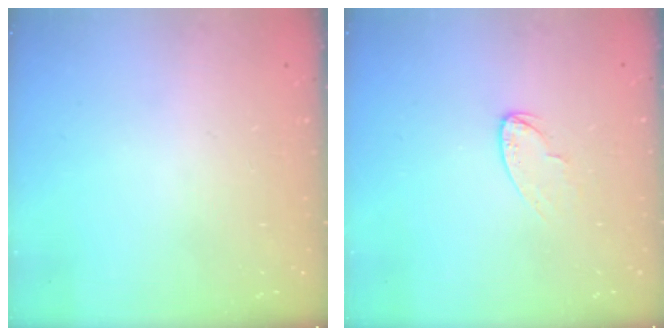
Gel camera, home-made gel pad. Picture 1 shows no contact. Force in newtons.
{"total": 5.1, "press": 5.1, "slide": 0.4}